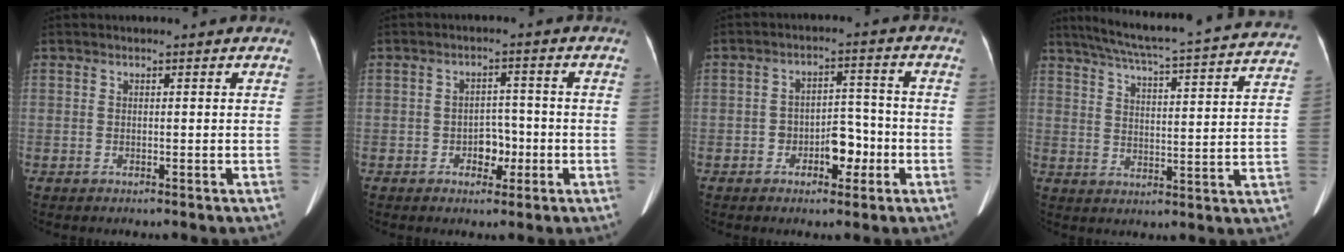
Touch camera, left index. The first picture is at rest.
{"total": 3.7, "force": [-1.5, 2.5, 2.3], "torque": [-0.032, 0.005, -0.024]}
{"total": 5.4, "force": [-2.4, 3.1, 3.8], "torque": [-0.056, 0.018, -0.037]}
{"total": 27.6, "force": [24.8, 1.5, 11.9], "torque": [-0.192, -0.035, 0.309]}